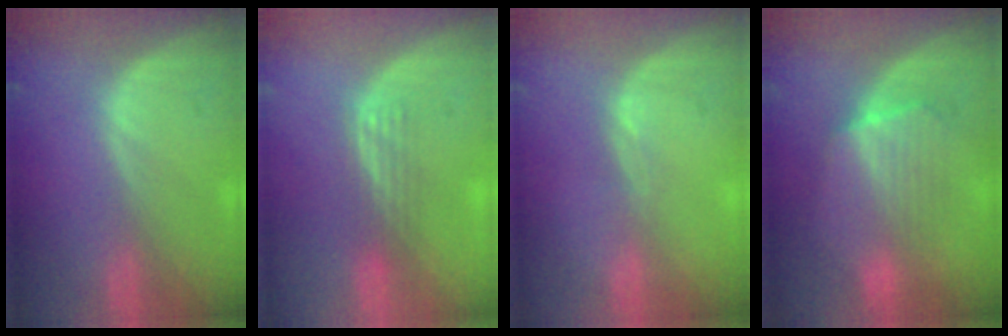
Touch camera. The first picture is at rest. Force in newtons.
{"total": 2.9, "press": 2.6, "slide": 1.3}
{"total": 1.0, "press": 0.7, "slide": 0.7}
{"total": 7.1, "press": 6.9, "slide": 1.3}